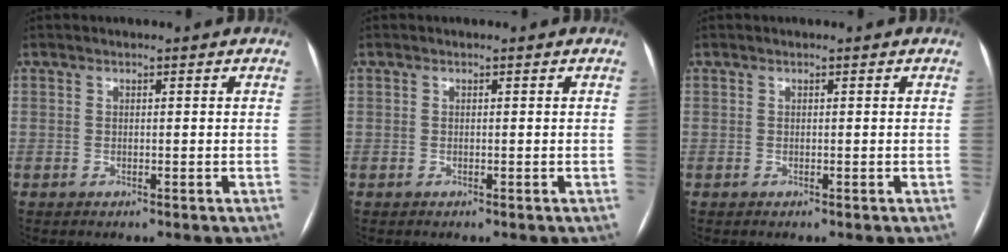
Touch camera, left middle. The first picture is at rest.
{"total": 0.0}
{"total": 0.0}